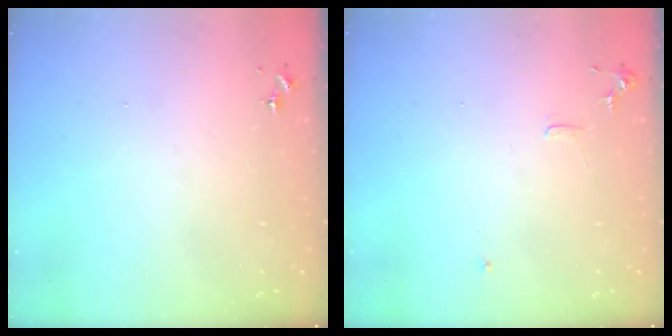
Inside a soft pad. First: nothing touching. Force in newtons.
{"total": 6.0, "press": 6.0, "slide": 0.7}